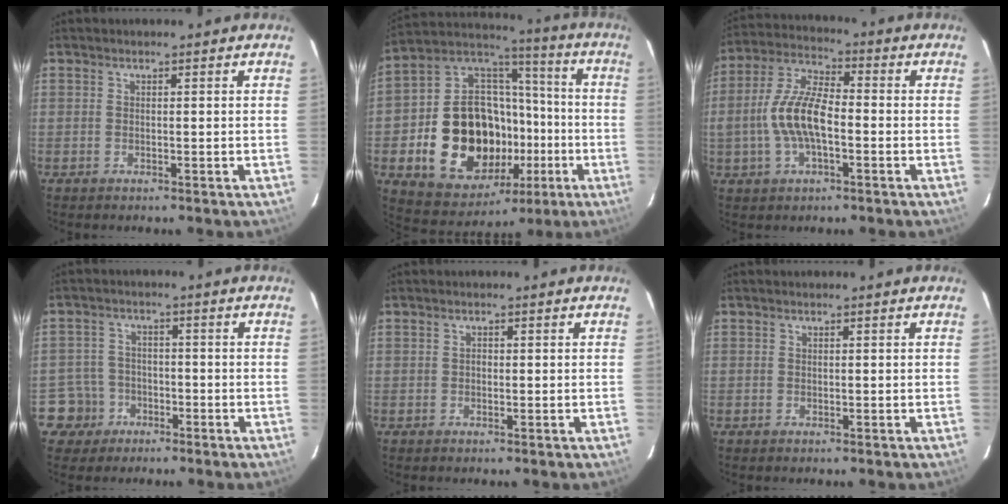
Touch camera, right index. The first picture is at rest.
{"total": 24.2, "force": [-6.1, 18.5, 14.4], "torque": [-0.302, 0.047, -0.068]}
{"total": 11.4, "force": [-2.2, 4.9, 10.1], "torque": [-0.213, 0.010, -0.042]}
{"total": 5.6, "force": [-2.8, 4.9, 0.0], "torque": [-0.012, 0.022, -0.052]}
{"total": 0.6, "force": [0.0, 0.6, 0.2], "torque": [-0.001, 0.002, -0.002]}
{"total": 0.0}